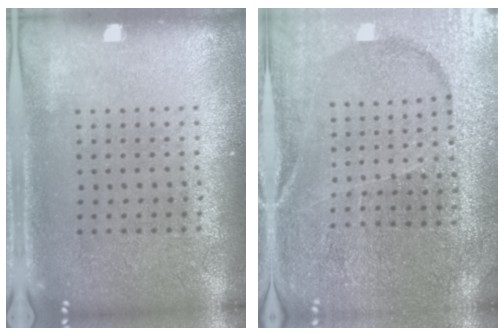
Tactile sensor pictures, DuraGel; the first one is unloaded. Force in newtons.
{"total": 3.1, "press": 3.0, "slide": 0.5}